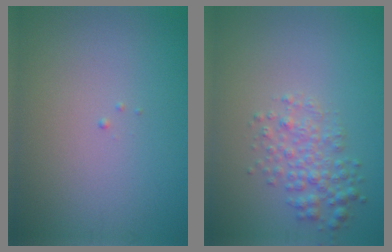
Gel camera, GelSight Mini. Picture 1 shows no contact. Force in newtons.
{"total": 2.8, "press": 2.8, "slide": 0.1}